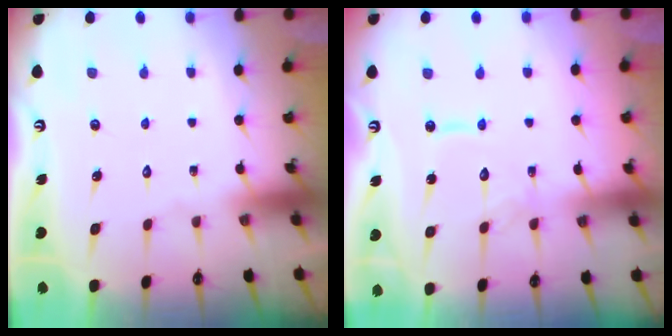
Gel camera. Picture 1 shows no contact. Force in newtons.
{"total": 8.9, "press": 8.9, "slide": 0.6}